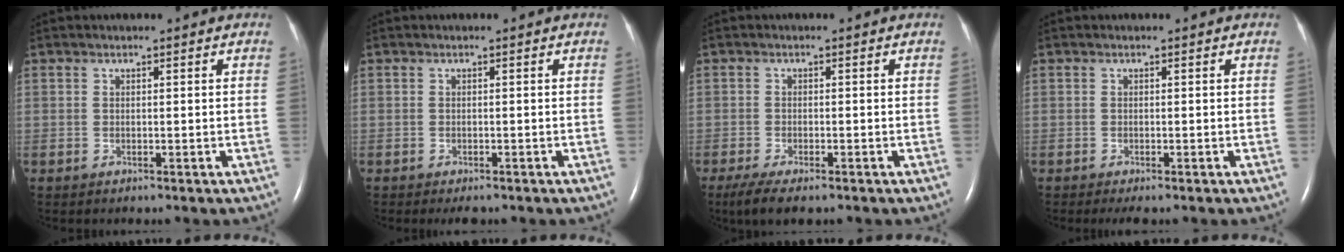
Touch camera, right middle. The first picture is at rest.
{"total": 1.7, "force": [-1.3, 0.6, 0.8], "torque": [-0.011, -0.003, -0.013]}
{"total": 5.5, "force": [-3.9, 1.4, 3.7], "torque": [-0.071, -0.015, -0.059]}
{"total": 1.5, "force": [-1.1, 0.2, 1.0], "torque": [-0.015, -0.006, -0.014]}